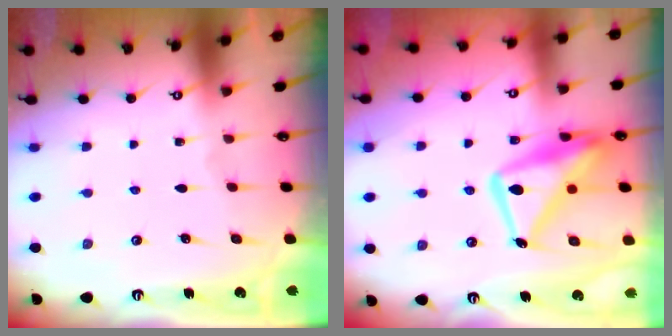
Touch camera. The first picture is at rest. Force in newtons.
{"total": 17.8, "press": 17.8, "slide": 1.6}